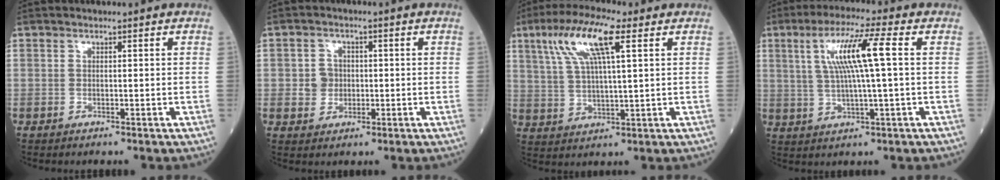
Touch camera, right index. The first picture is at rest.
{"total": 3.4, "force": [-0.1, 3.2, 1.2], "torque": [-0.014, 0.005, 0.002]}
{"total": 11.0, "force": [5.0, 1.6, 9.6], "torque": [-0.196, 0.020, 0.094]}
{"total": 9.6, "force": [2.0, -0.1, 9.4], "torque": [-0.179, 0.011, 0.039]}